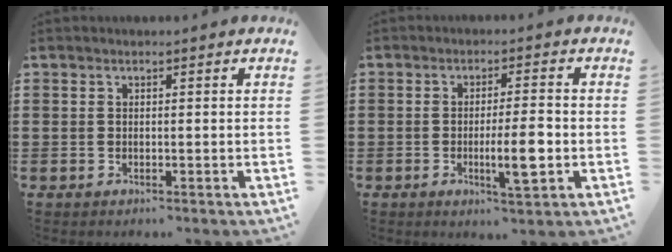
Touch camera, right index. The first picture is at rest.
{"total": 6.8, "force": [-1.6, 1.1, 6.5], "torque": [-0.112, -0.007, -0.028]}